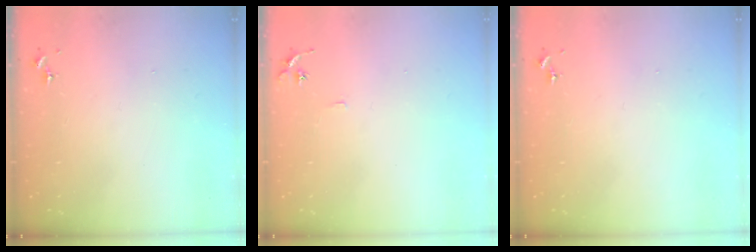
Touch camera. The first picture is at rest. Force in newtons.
{"total": 5.2, "press": 5.2, "slide": 0.5}
{"total": 0.0}